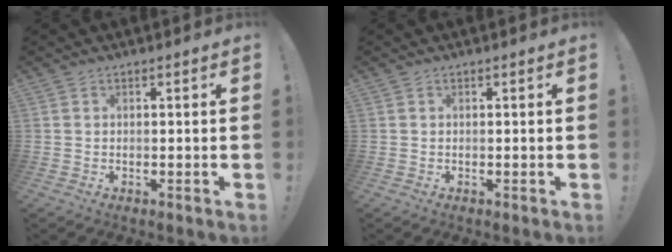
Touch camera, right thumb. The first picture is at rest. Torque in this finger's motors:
{"motor_torque": [0.00, 0.00, -0.01, 0.01, 0.00]}